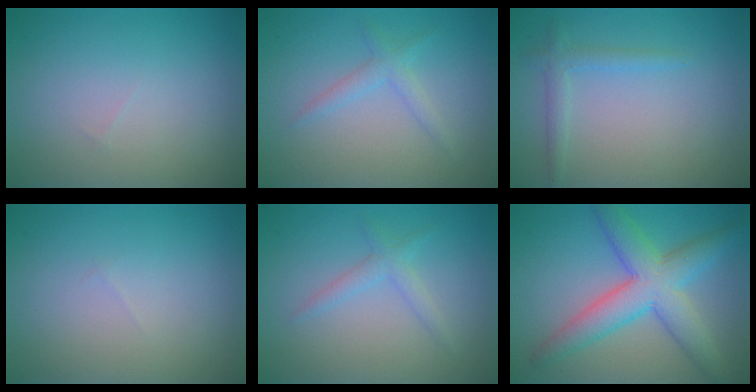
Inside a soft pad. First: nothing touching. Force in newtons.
{"total": 1.6, "press": 1.6, "slide": 0.1}
{"total": 1.6, "press": 1.6, "slide": 0.1}
{"total": 0.0}
{"total": 1.6, "press": 1.6, "slide": 0.1}
{"total": 6.7, "press": 6.7, "slide": 0.2}